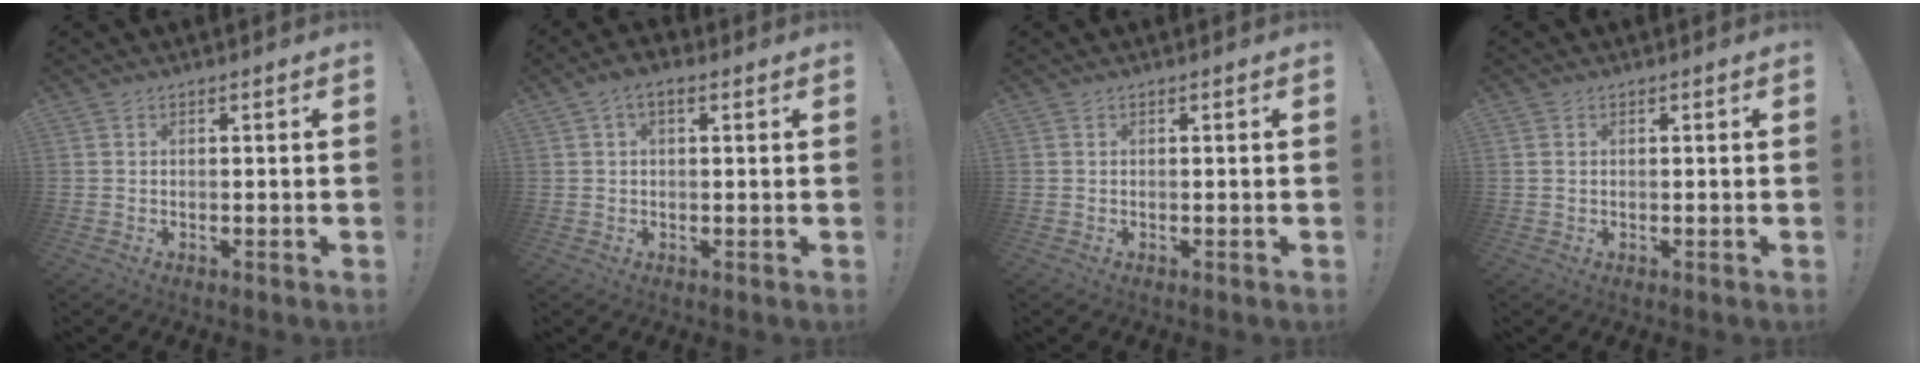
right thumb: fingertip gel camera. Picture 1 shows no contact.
{"total": 3.2, "force": [0.8, 1.7, 2.6], "torque": [-0.047, 0.007, 0.014]}
{"total": 0.0}
{"total": 0.7, "force": [0.2, 0.7, 0.2], "torque": [-0.008, 0.005, 0.005]}